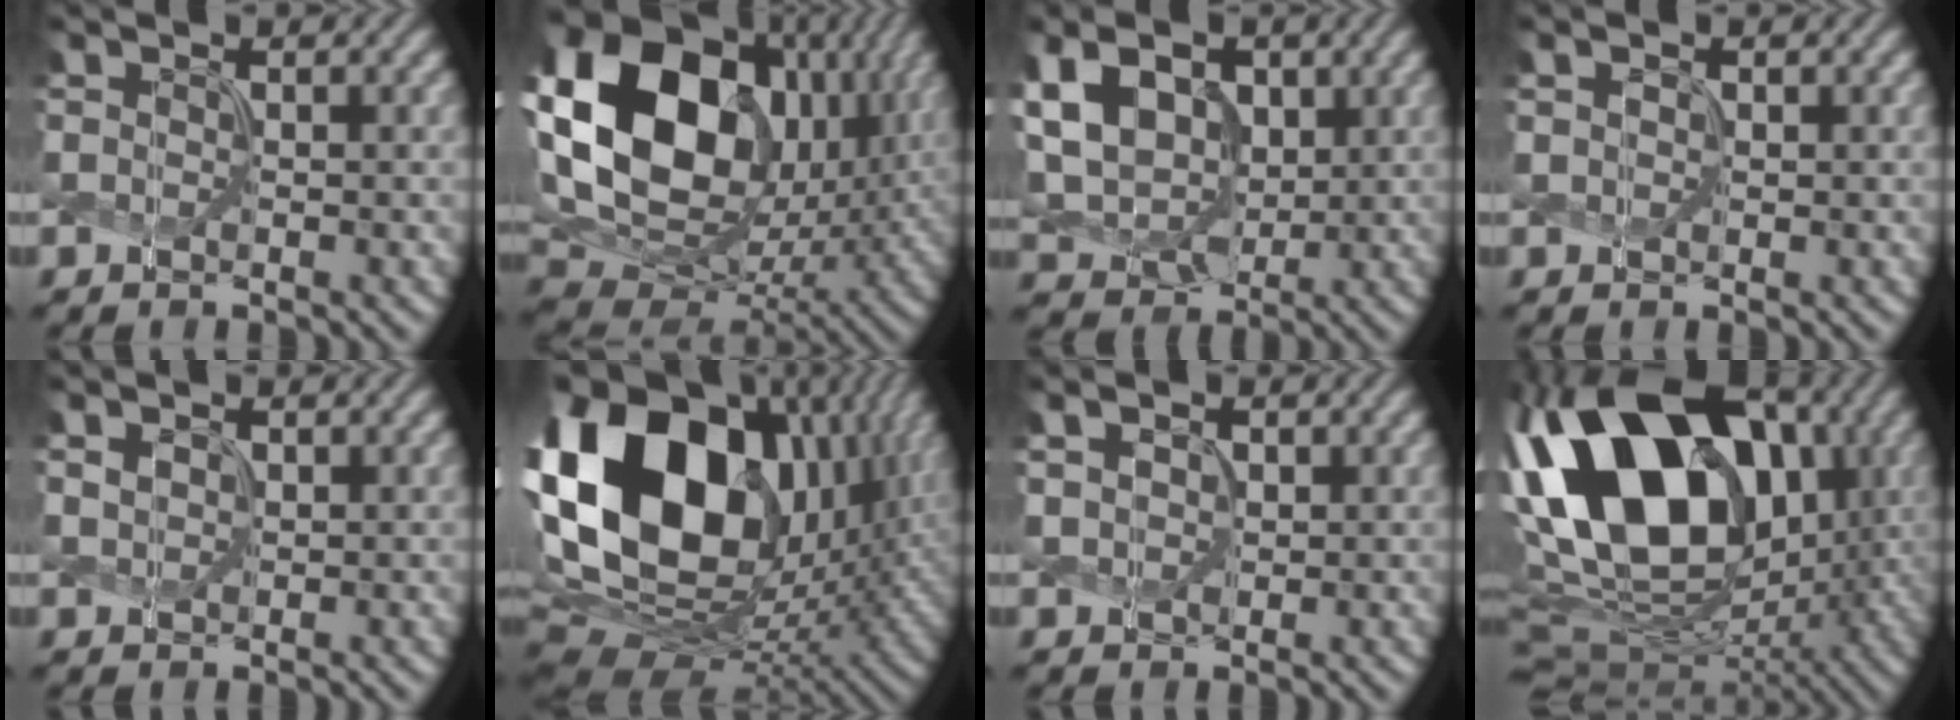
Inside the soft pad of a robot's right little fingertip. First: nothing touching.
{"total": 20.4, "force": [3.9, 15.3, 12.9], "torque": [-0.288, 0.027, 0.081]}
{"total": 9.1, "force": [1.2, 7.0, 5.6], "torque": [-0.139, 0.013, 0.023]}
{"total": 0.6, "force": [0.2, 0.6, 0.2], "torque": [-0.012, 0.008, 0.011]}
{"total": 1.2, "force": [0.5, 1.0, 0.6], "torque": [-0.027, 0.008, 0.017]}
{"total": 20.7, "force": [3.8, 14.8, 14.0], "torque": [-0.306, 0.031, 0.079]}
{"total": 2.6, "force": [0.9, 2.0, 1.4], "torque": [-0.046, 0.013, 0.017]}
{"total": 18.0, "force": [0.7, 12.4, 13.0], "torque": [-0.227, 0.022, 0.024]}